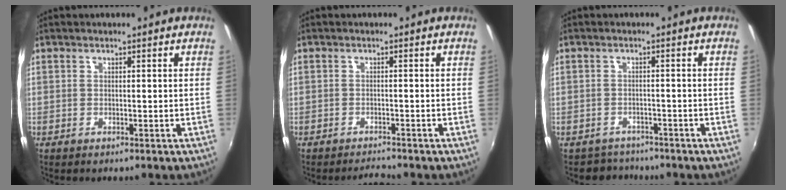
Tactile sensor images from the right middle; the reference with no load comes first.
{"total": 1.9, "force": [-1.9, -0.1, 0.1], "torque": [-0.011, -0.005, -0.034]}
{"total": 3.9, "force": [-3.4, 1.8, -0.4], "torque": [-0.009, -0.001, -0.057]}